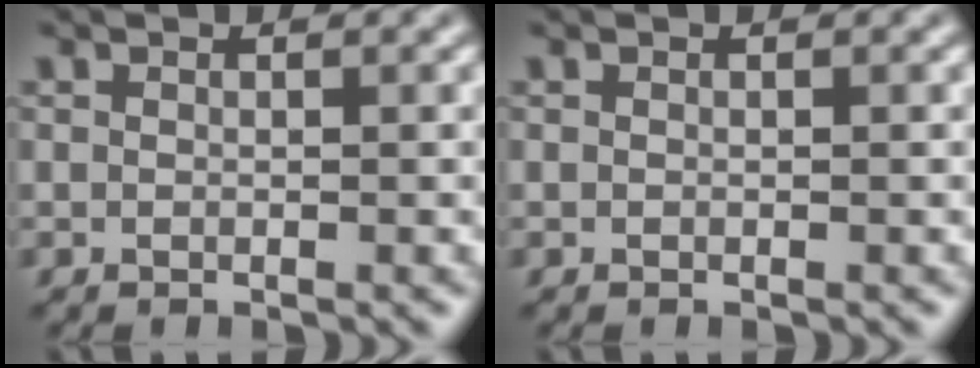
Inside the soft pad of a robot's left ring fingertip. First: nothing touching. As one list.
[{"total": 0.0}]